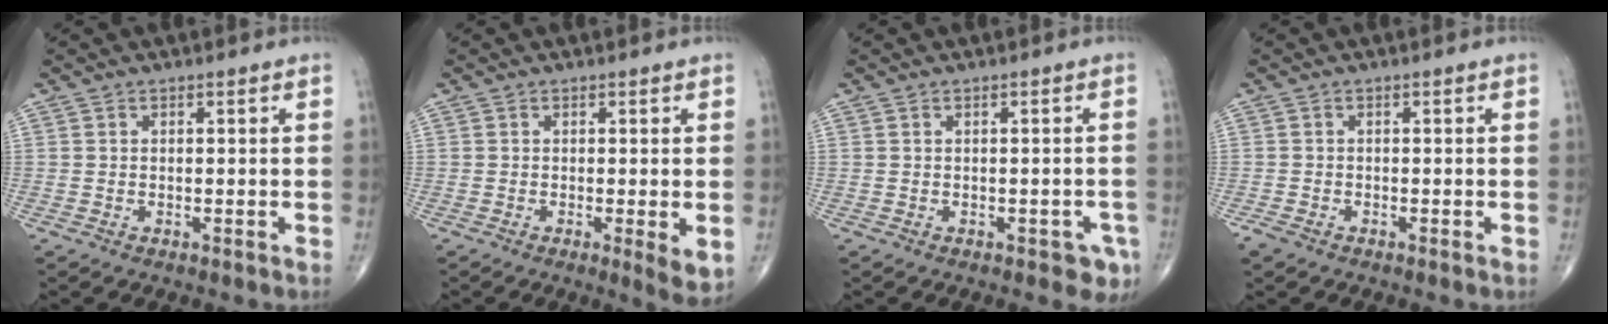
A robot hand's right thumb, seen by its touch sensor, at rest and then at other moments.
{"total": 4.2, "force": [-0.6, 0.9, 4.0], "torque": [-0.063, -0.016, -0.011]}
{"total": 3.5, "force": [-1.5, 1.8, 2.6], "torque": [-0.014, 0.003, -0.014]}
{"total": 1.9, "force": [-1.2, 0.9, 1.0], "torque": [-0.028, -0.003, -0.024]}